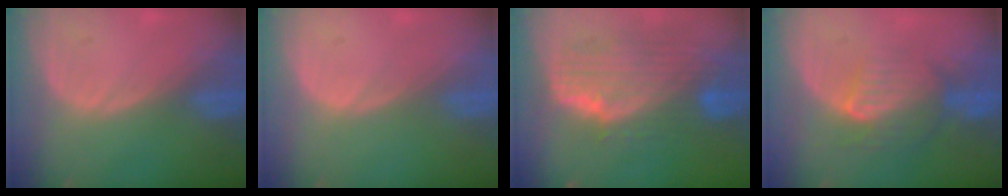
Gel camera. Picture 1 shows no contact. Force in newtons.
{"total": 0.0}
{"total": 9.9, "press": 8.8, "slide": 4.5}
{"total": 7.6, "press": 7.2, "slide": 2.2}